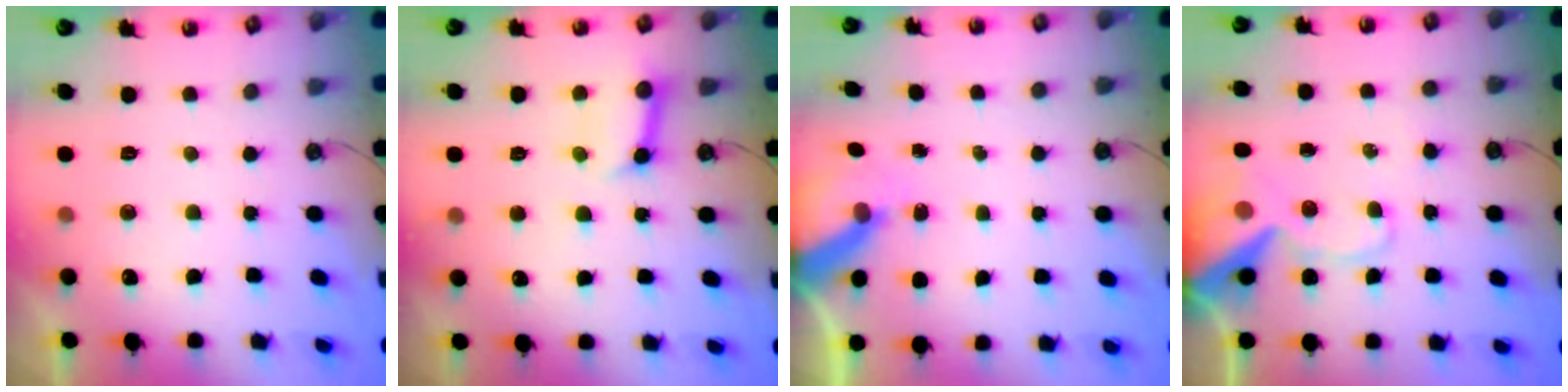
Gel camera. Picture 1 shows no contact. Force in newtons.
{"total": 10.2, "press": 10.2, "slide": 1.2}
{"total": 6.1, "press": 6.1, "slide": 0.7}
{"total": 14.8, "press": 14.6, "slide": 2.2}